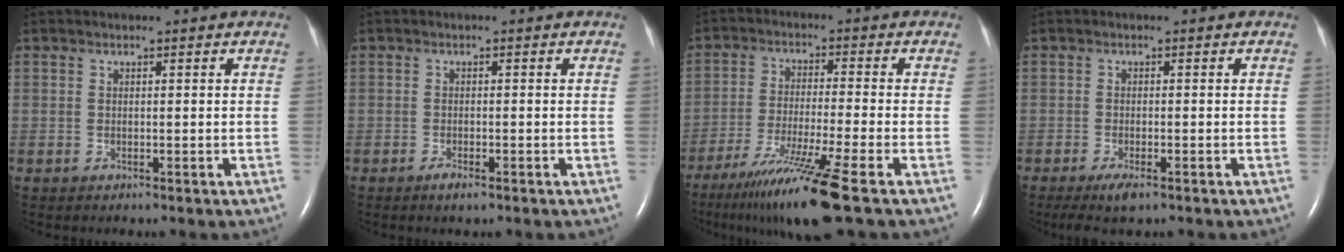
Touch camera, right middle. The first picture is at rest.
{"total": 1.4, "force": [-0.9, 0.3, 1.0], "torque": [-0.023, -0.003, -0.014]}
{"total": 12.4, "force": [-8.3, -1.8, 9.0], "torque": [-0.171, -0.047, -0.143]}
{"total": 3.4, "force": [-2.2, 0.8, 2.4], "torque": [-0.052, -0.009, -0.038]}